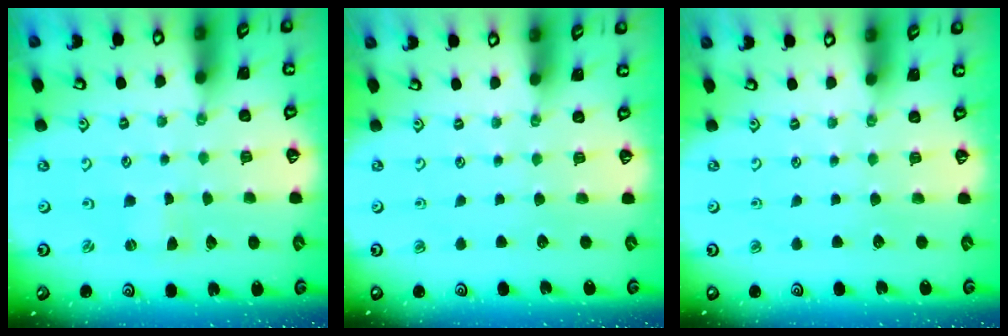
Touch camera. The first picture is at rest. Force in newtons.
{"total": 0.0}
{"total": 0.0}